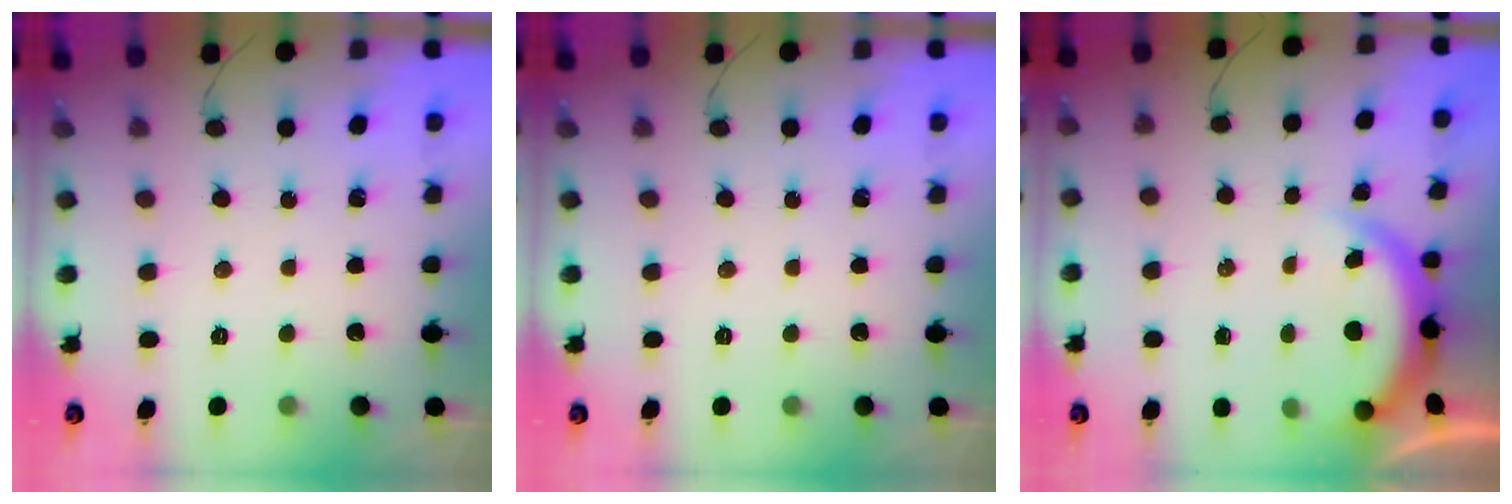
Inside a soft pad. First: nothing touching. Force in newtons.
{"total": 0.0}
{"total": 4.3, "press": 4.3, "slide": 0.3}